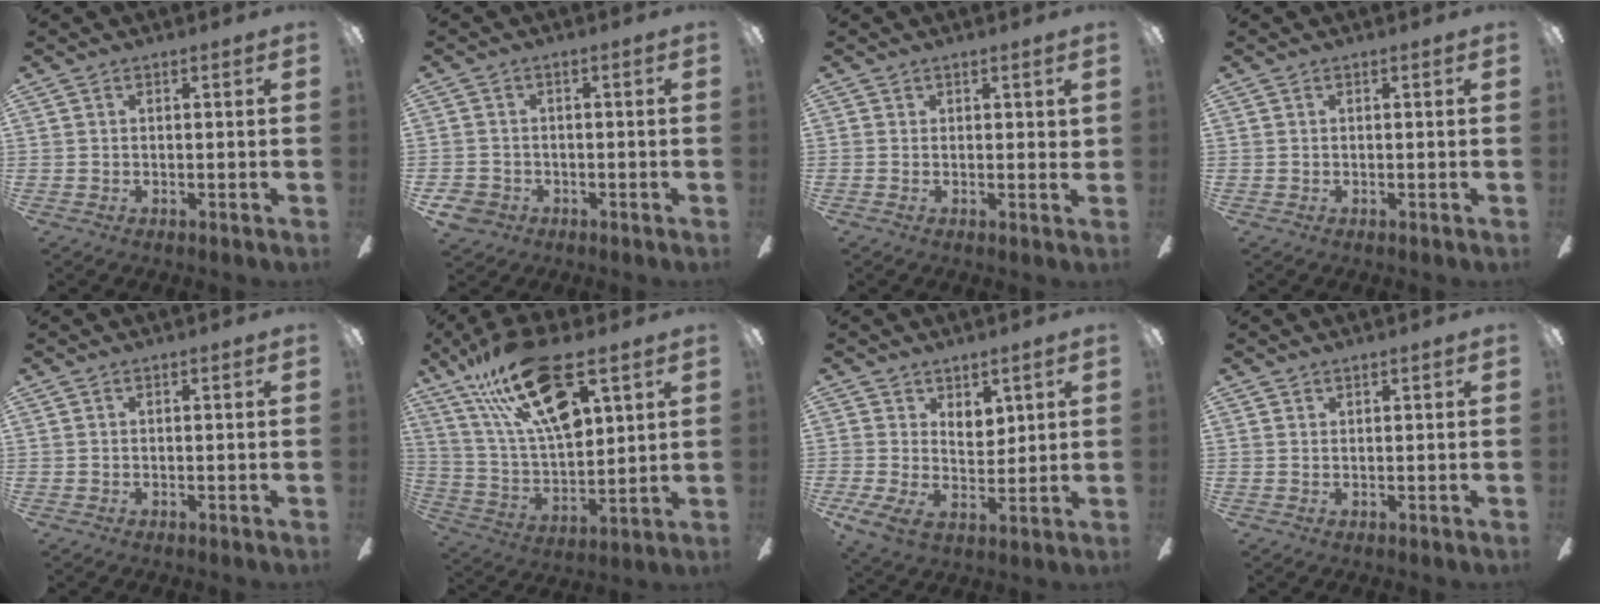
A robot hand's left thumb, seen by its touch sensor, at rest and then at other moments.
{"total": 4.2, "force": [-1.8, 3.6, 0.9], "torque": [-0.038, 0.009, -0.037]}
{"total": 1.1, "force": [0.6, 0.3, 0.9], "torque": [-0.008, -0.004, 0.010]}
{"total": 0.0}
{"total": 0.0}
{"total": 24.4, "force": [13.8, 9.5, 17.7], "torque": [-0.332, -0.062, 0.231]}
{"total": 8.4, "force": [3.7, 5.8, 4.8], "torque": [-0.077, -0.018, 0.068]}
{"total": 0.7, "force": [0.7, 0.1, 0.1], "torque": [-0.003, 0.001, 0.013]}